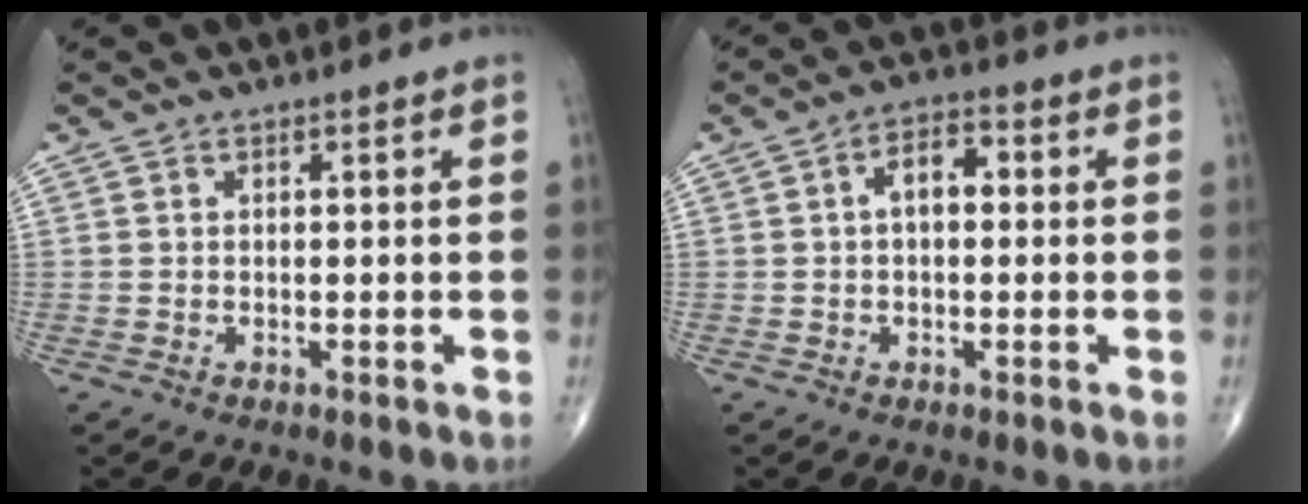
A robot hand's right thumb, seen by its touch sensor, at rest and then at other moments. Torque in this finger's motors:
{"motor_torque": [0.15, 1.20, 0.63, 0.03, -0.01]}